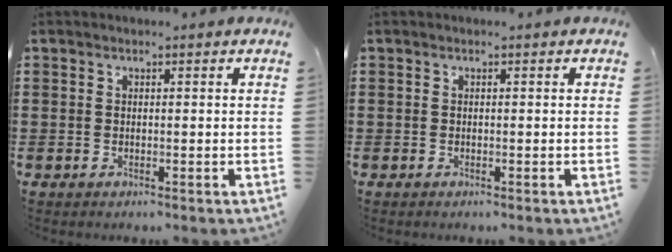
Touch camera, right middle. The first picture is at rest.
{"total": 0.0}